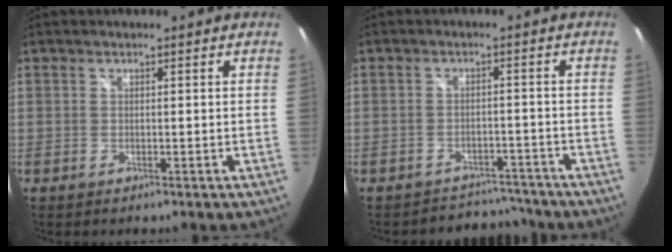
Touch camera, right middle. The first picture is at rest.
{"total": 7.3, "force": [-6.8, 2.7, 0.2], "torque": [-0.007, 0.015, -0.089]}